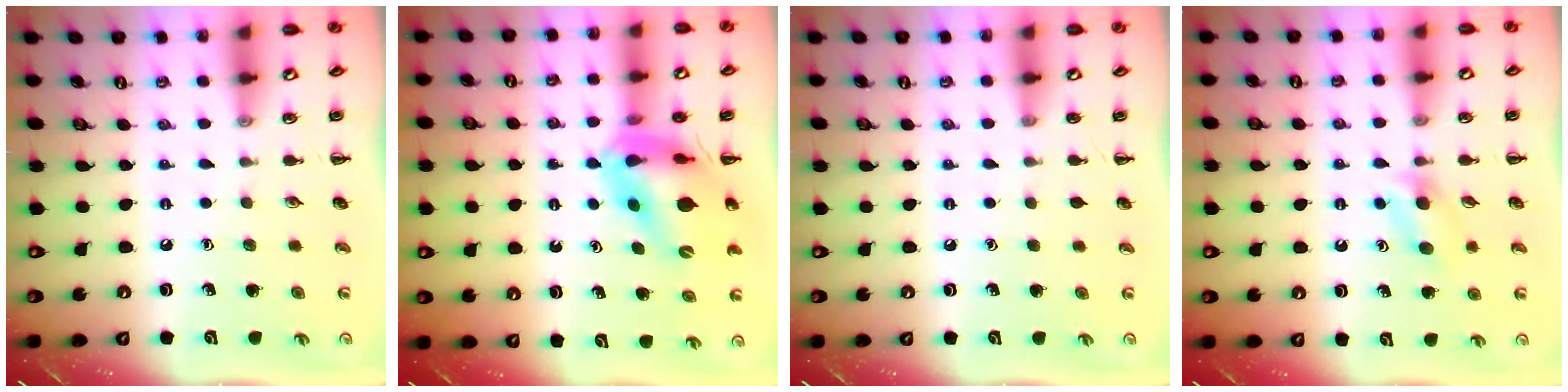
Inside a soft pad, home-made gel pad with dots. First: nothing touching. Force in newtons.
{"total": 12.6, "press": 12.0, "slide": 3.9}
{"total": 0.0}
{"total": 3.2, "press": 3.0, "slide": 1.3}